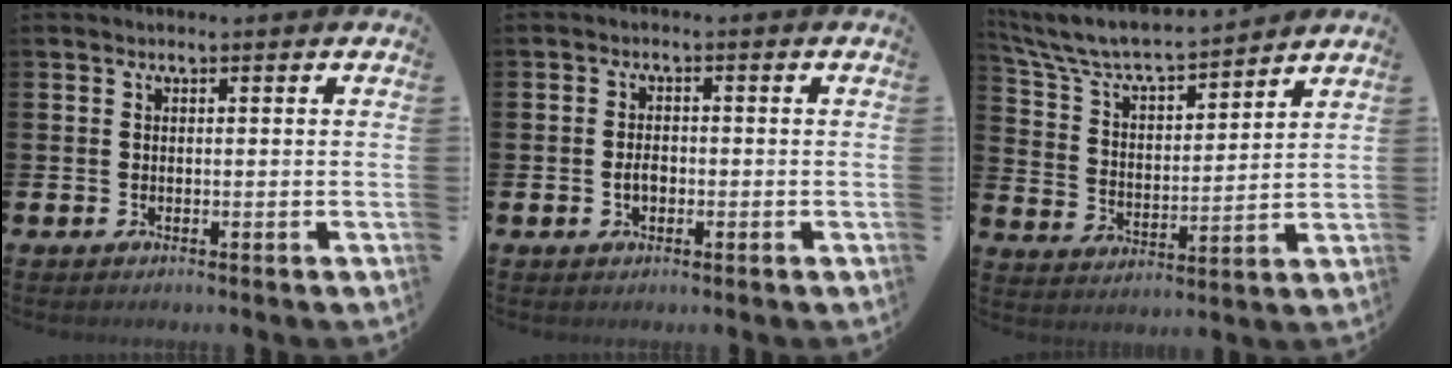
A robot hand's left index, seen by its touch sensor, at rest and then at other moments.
{"total": 1.9, "force": [-0.4, 1.2, 1.4], "torque": [-0.012, -0.001, -0.011]}
{"total": 7.5, "force": [7.0, 1.2, 2.4], "torque": [-0.083, -0.050, 0.119]}